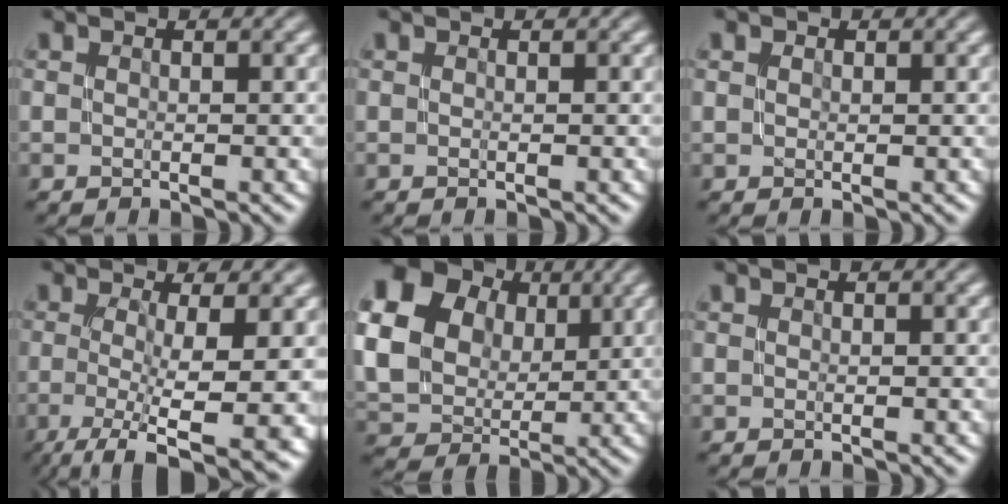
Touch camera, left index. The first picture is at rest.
{"total": 0.0}
{"total": 0.7, "force": [0.4, 0.5, 0.1], "torque": [-0.002, -0.002, 0.000]}
{"total": 9.2, "force": [-2.5, 2.2, 8.6], "torque": [-0.121, -0.019, -0.037]}
{"total": 20.3, "force": [6.4, 17.3, 8.5], "torque": [-0.226, 0.015, 0.100]}
{"total": 0.0}